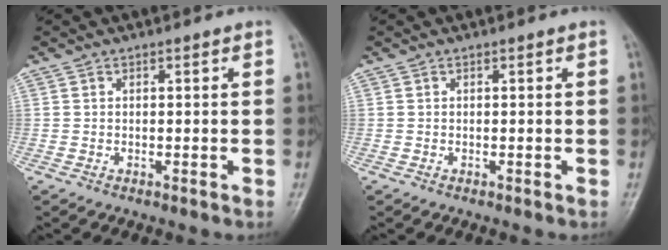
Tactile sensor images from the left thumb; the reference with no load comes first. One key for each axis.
{"total": 0.0}